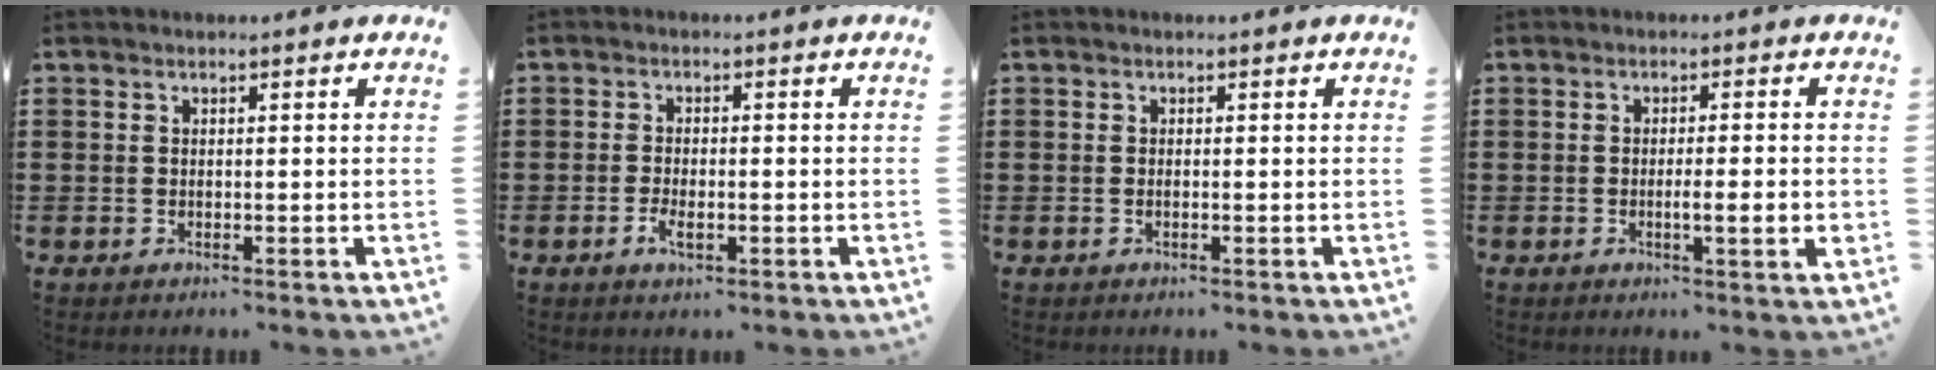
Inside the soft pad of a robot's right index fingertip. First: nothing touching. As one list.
[{"total": 2.5, "force": [-0.9, 1.0, 2.1], "torque": [-0.047, -0.001, -0.020]}, {"total": 0.0}, {"total": 3.5, "force": [-0.9, 0.0, 3.4], "torque": [-0.057, -0.008, -0.016]}]